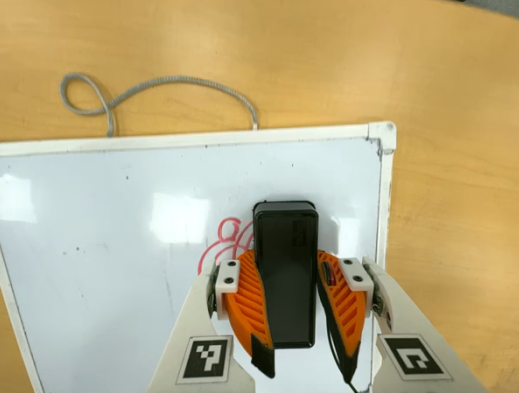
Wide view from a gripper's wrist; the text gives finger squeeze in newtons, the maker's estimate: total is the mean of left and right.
{"total": 16.4, "left": 15.5, "right": 17.2}